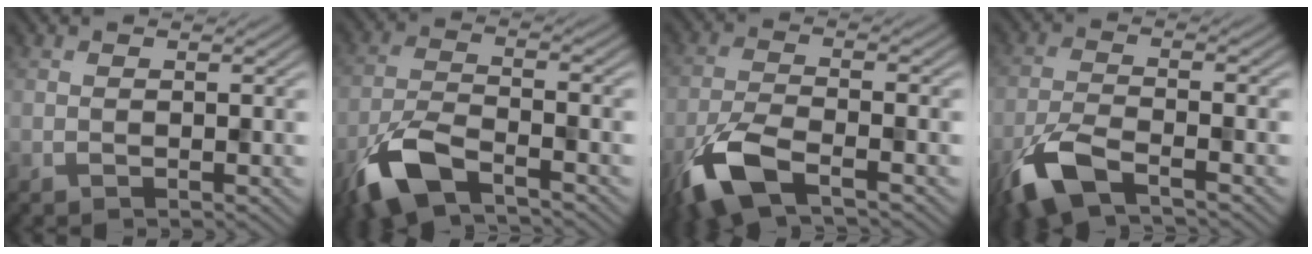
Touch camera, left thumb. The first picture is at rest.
{"total": 8.3, "force": [-5.5, 2.8, 5.6], "torque": [-0.123, -0.006, -0.120]}
{"total": 7.6, "force": [-4.7, 2.3, 5.6], "torque": [-0.127, -0.007, -0.108]}
{"total": 7.0, "force": [-4.6, 2.0, 5.0], "torque": [-0.112, -0.007, -0.104]}